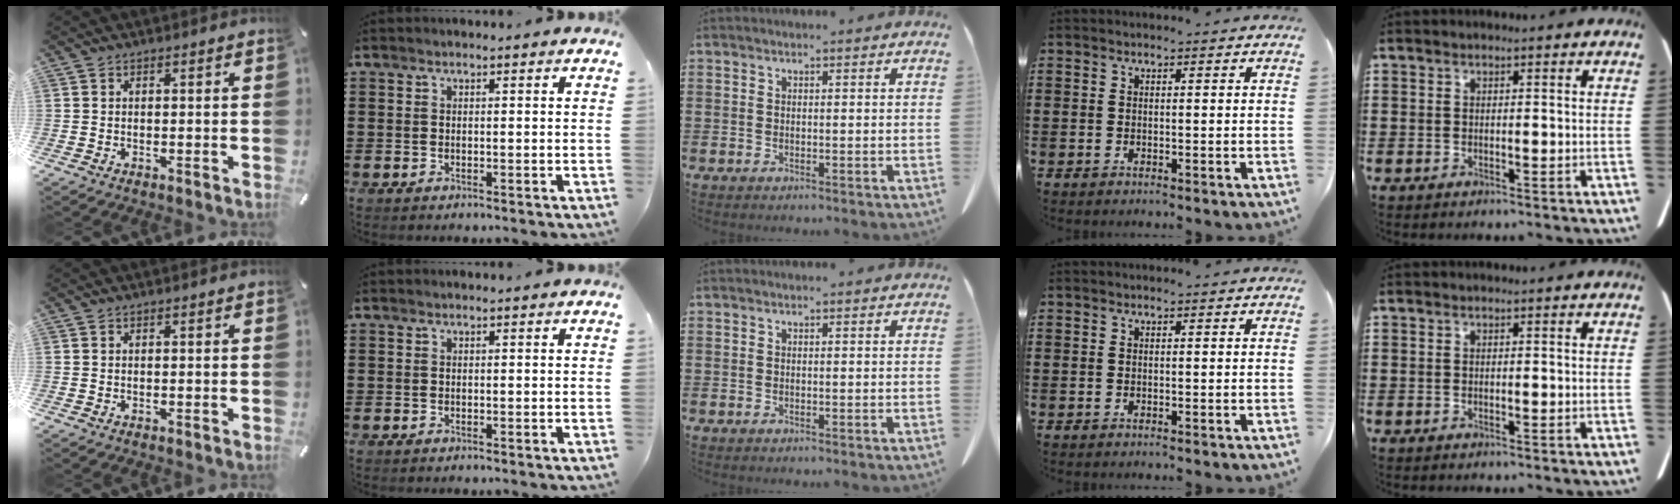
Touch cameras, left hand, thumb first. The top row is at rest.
{}